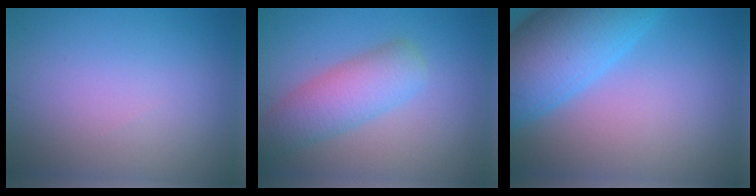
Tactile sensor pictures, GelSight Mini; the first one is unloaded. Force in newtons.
{"total": 4.9, "press": 4.9, "slide": 0.3}
{"total": 10.4, "press": 10.4, "slide": 0.3}